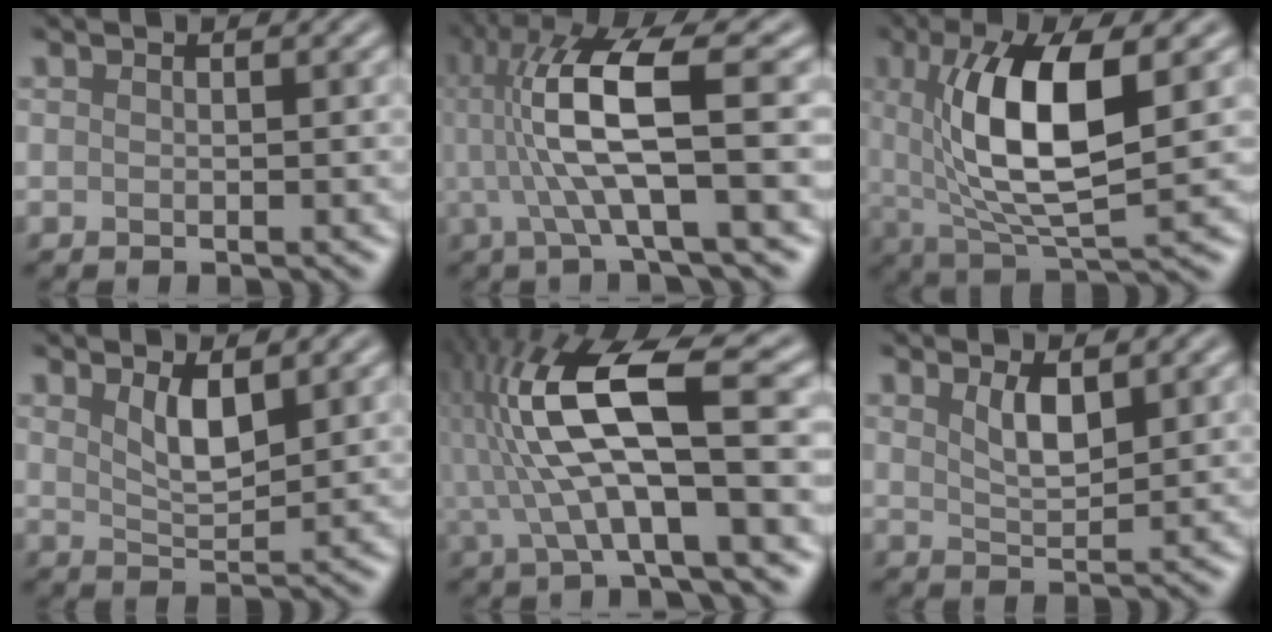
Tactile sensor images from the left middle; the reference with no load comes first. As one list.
[{"total": 9.2, "force": [0.7, 2.0, 8.9], "torque": [-0.167, 0.012, 0.015]}, {"total": 10.2, "force": [1.8, 3.5, 9.4], "torque": [-0.167, -0.003, 0.034]}, {"total": 2.9, "force": [1.6, 1.0, 2.3], "torque": [-0.047, -0.008, 0.033]}, {"total": 11.1, "force": [0.5, 3.2, 10.6], "torque": [-0.209, 0.016, 0.006]}, {"total": 2.5, "force": [1.4, 0.8, 1.9], "torque": [-0.039, -0.005, 0.029]}]